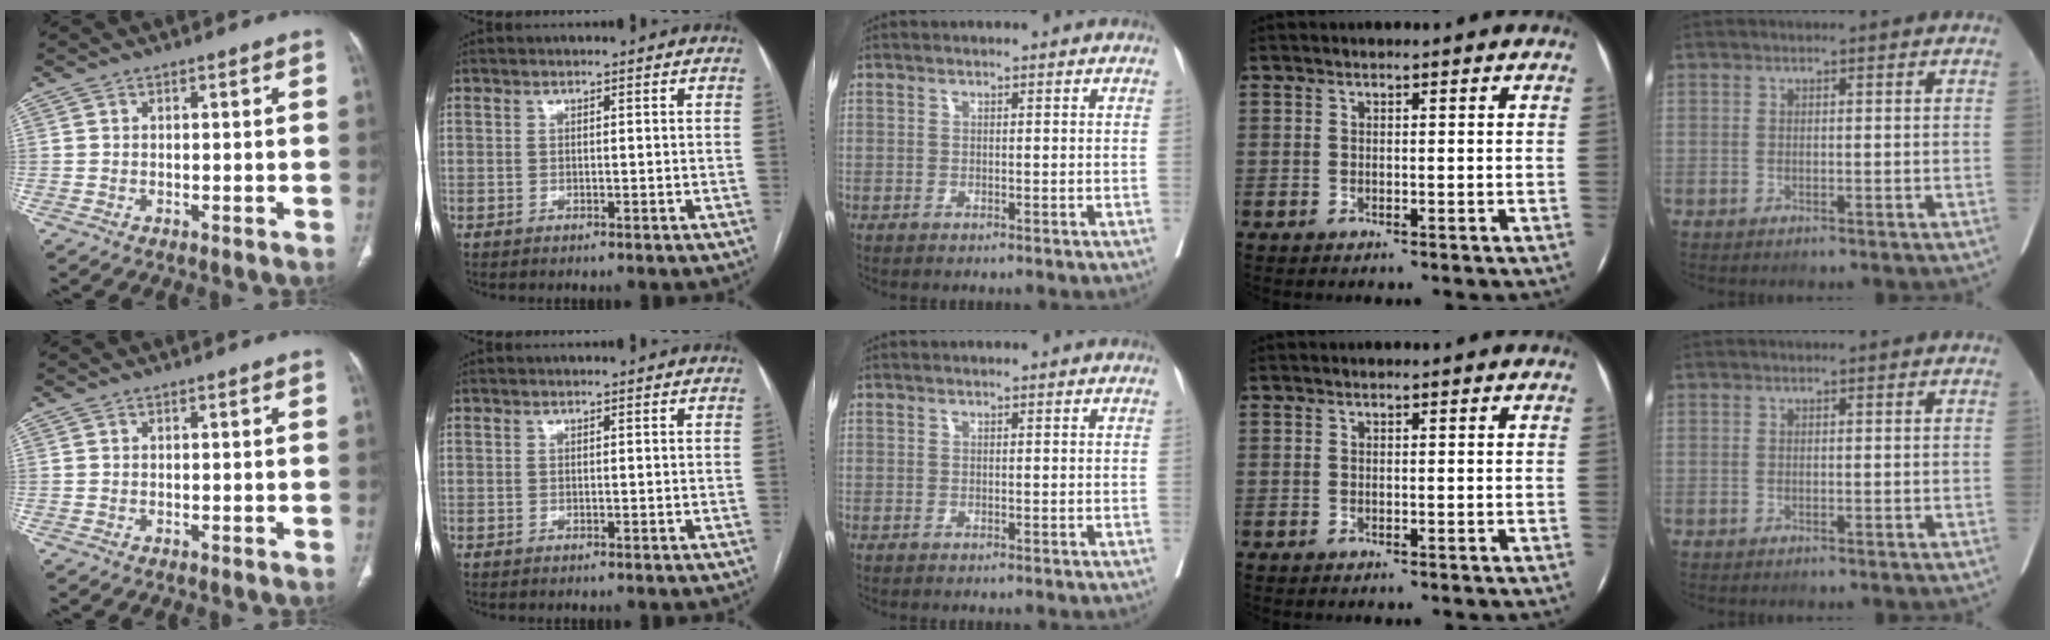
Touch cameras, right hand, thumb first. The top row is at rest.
{}